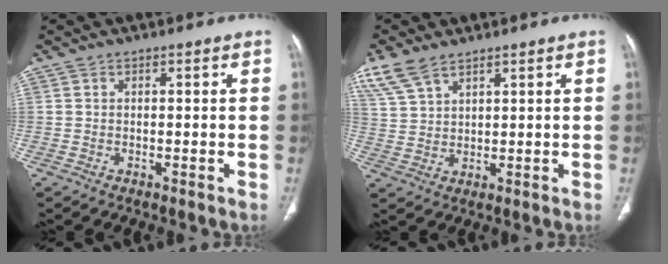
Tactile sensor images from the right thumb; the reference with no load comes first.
{"total": 7.0, "force": [5.1, 3.0, 3.7], "torque": [-0.080, -0.002, 0.116]}